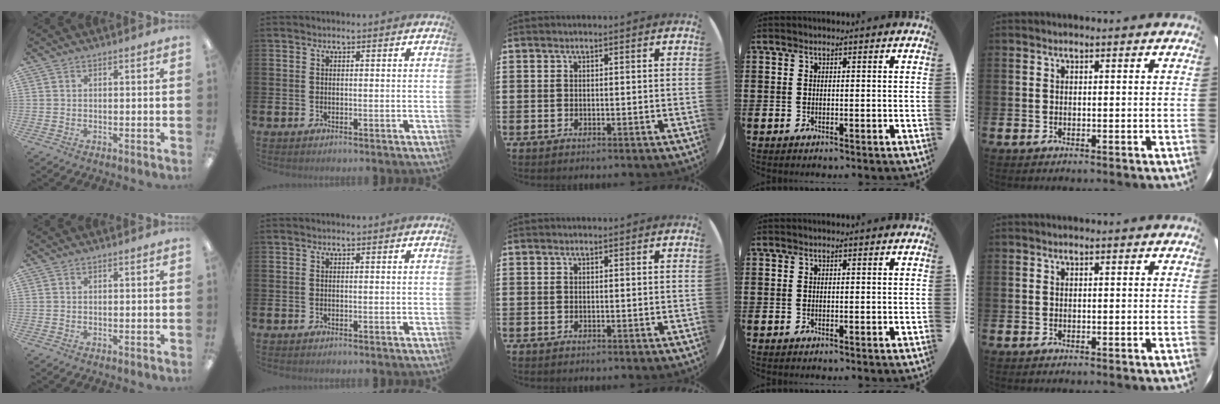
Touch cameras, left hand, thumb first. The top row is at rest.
{}